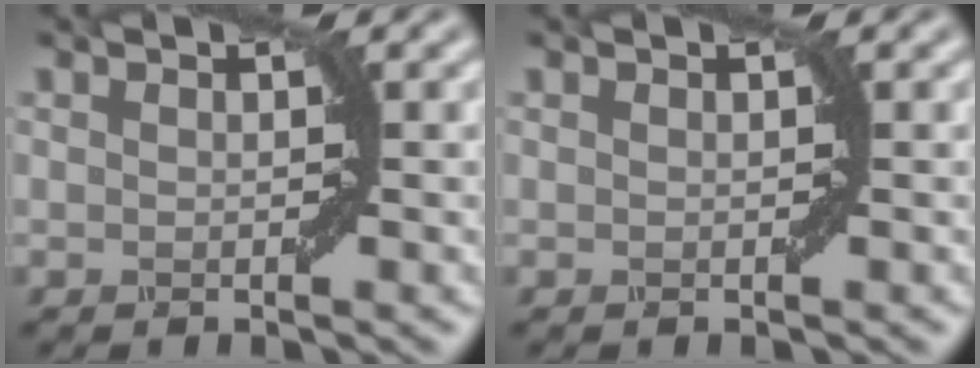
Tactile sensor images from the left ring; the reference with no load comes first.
{"total": 0.0}